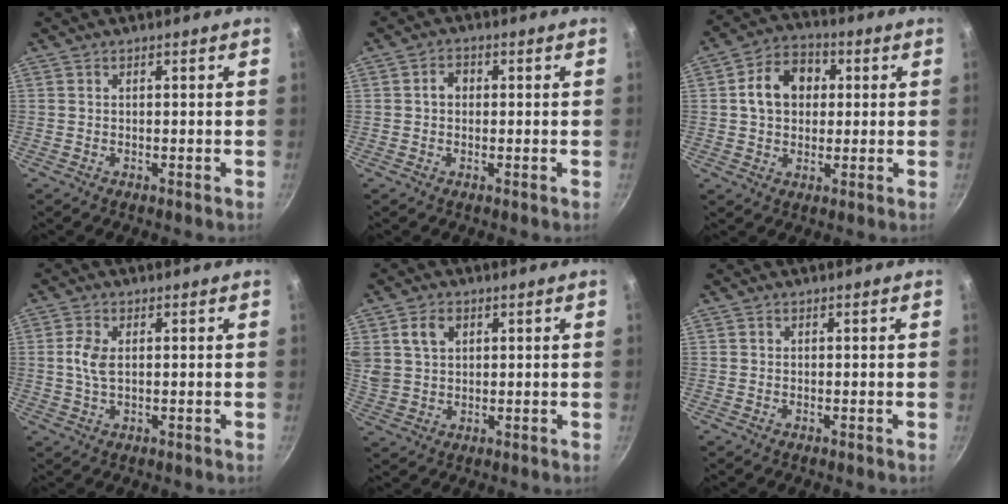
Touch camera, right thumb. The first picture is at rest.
{"total": 2.7, "force": [0.1, 2.2, 1.6], "torque": [-0.013, 0.010, -0.001]}
{"total": 10.2, "force": [1.7, 8.0, 6.2], "torque": [-0.073, 0.019, 0.016]}
{"total": 4.3, "force": [0.5, 2.4, 3.5], "torque": [-0.076, 0.005, 0.009]}
{"total": 7.7, "force": [3.0, 5.8, 4.2], "torque": [-0.070, -0.002, 0.059]}
{"total": 0.0}